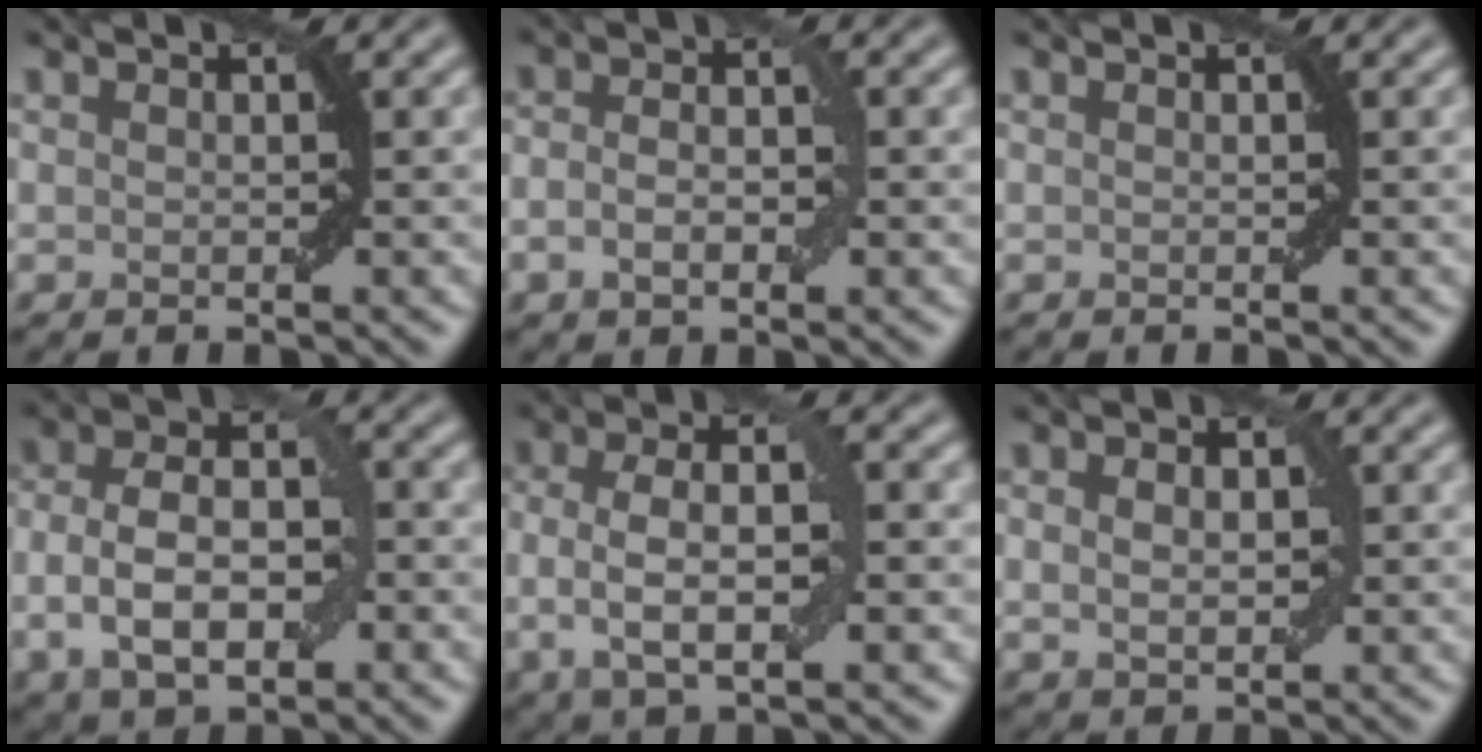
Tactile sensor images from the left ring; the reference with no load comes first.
{"total": 3.1, "force": [-0.7, 1.6, 2.5], "torque": [-0.047, 0.003, -0.013]}
{"total": 0.0}
{"total": 7.6, "force": [-1.8, 4.2, 6.1], "torque": [-0.113, 0.005, -0.038]}
{"total": 6.2, "force": [-0.4, 2.6, 5.6], "torque": [-0.108, 0.002, -0.010]}
{"total": 2.8, "force": [0.3, 1.8, 2.0], "torque": [-0.030, 0.005, 0.006]}